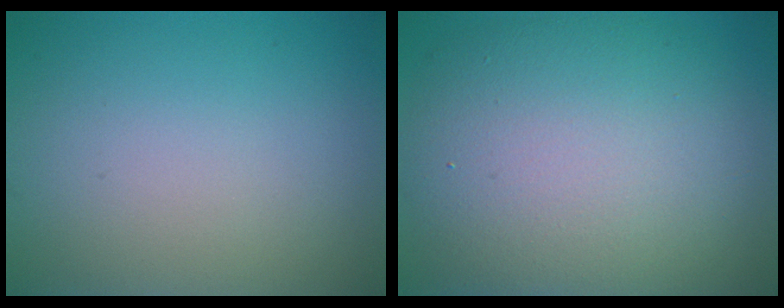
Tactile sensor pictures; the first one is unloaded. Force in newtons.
{"total": 11.4, "press": 11.4, "slide": 0.8}